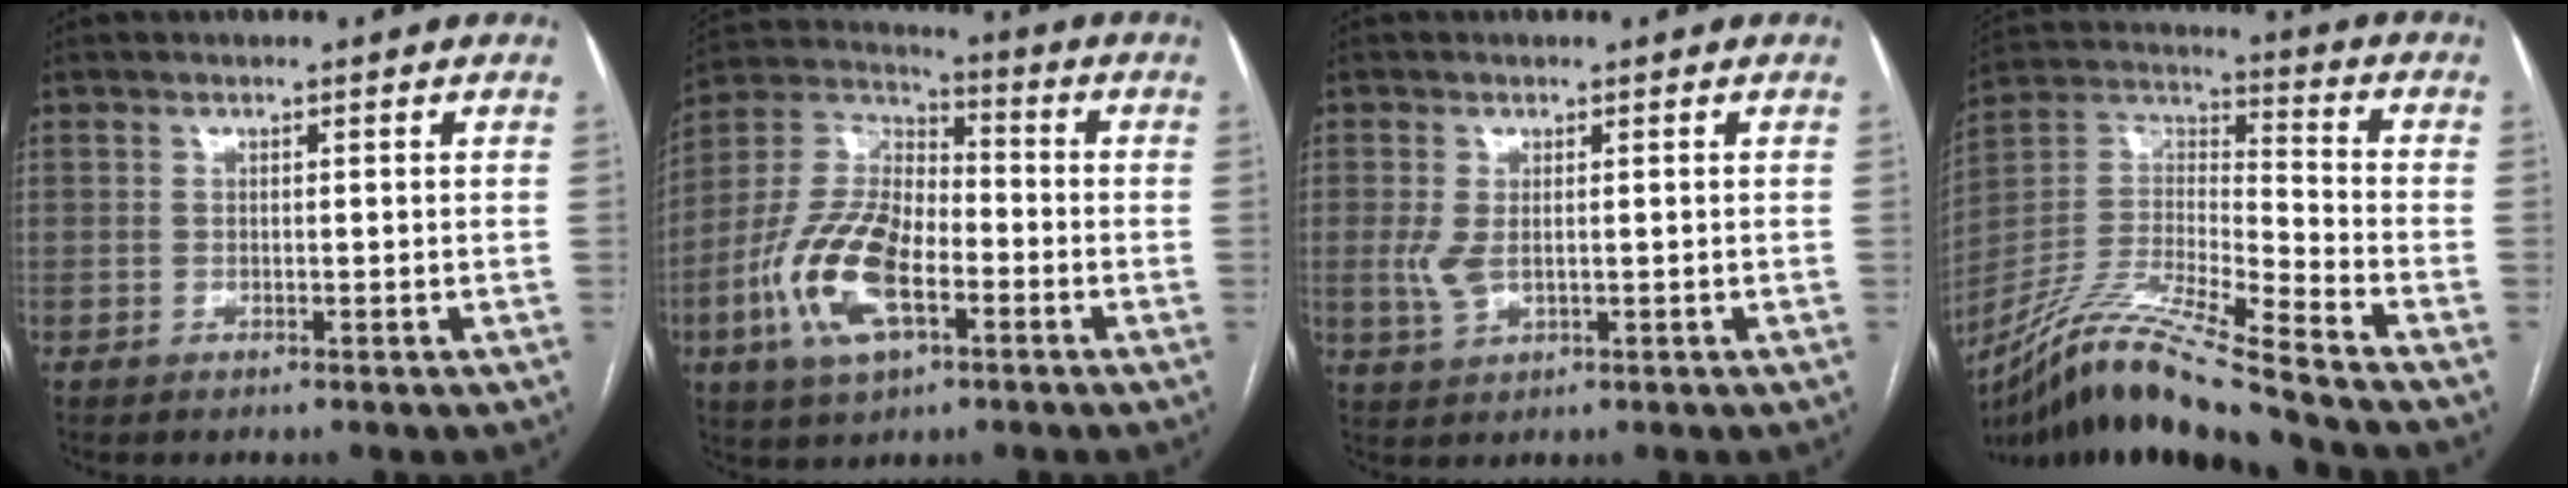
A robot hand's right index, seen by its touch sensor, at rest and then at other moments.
{"total": 16.0, "force": [-5.4, 7.1, 13.3], "torque": [-0.289, 0.008, -0.098]}
{"total": 3.2, "force": [0.1, 1.5, 2.8], "torque": [-0.068, -0.006, 0.011]}
{"total": 19.6, "force": [-16.3, -0.6, 10.9], "torque": [-0.241, -0.021, -0.306]}